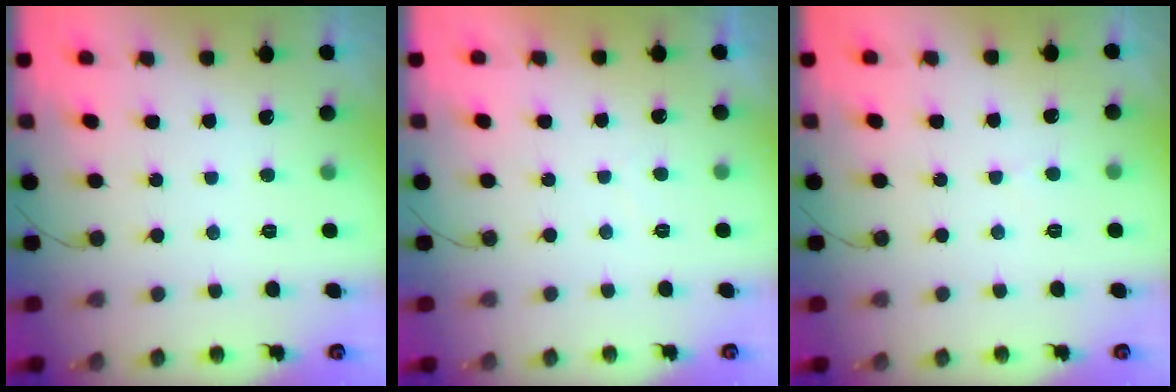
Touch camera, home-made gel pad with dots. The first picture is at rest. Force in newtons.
{"total": 0.5, "press": 0.3, "slide": 0.5}
{"total": 2.9, "press": 2.9, "slide": 0.5}